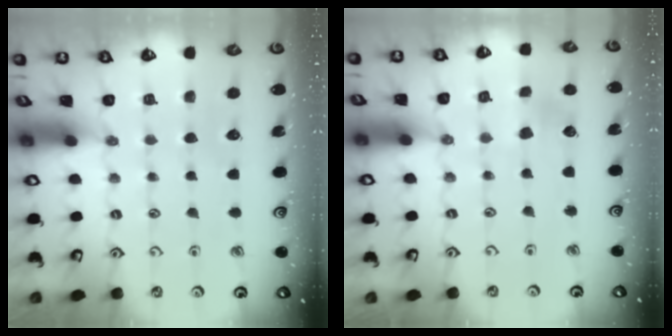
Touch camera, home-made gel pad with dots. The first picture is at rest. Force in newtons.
{"total": 2.4, "press": 2.3, "slide": 0.4}